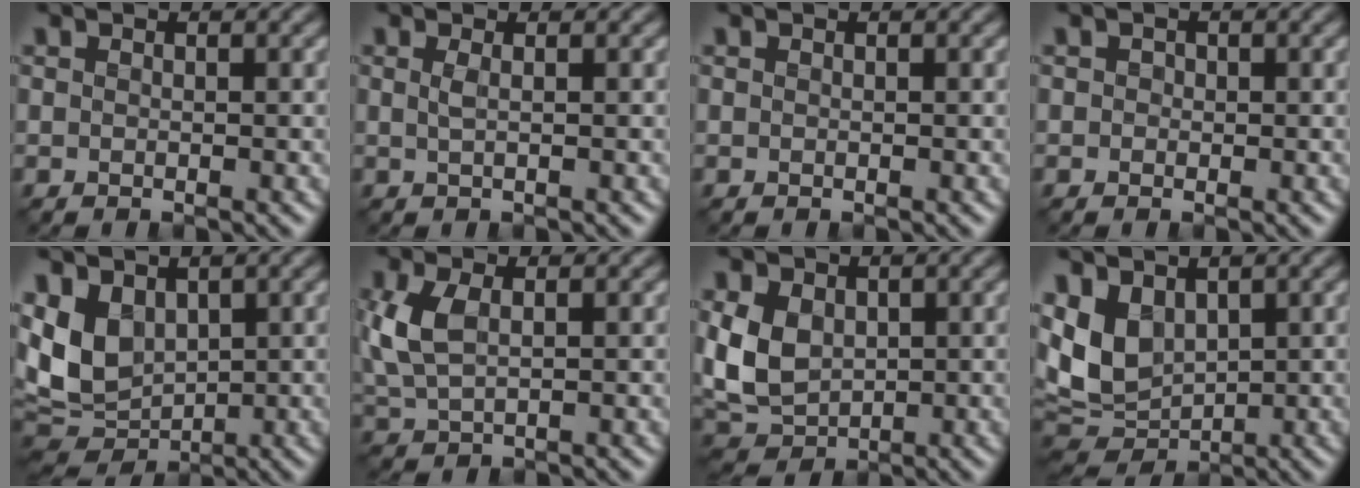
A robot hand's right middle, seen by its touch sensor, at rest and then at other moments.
{"total": 0.9, "force": [0.0, 0.3, 0.9], "torque": [-0.017, -0.002, -0.002]}
{"total": 0.0}
{"total": 0.6, "force": [0.0, 0.6, 0.1], "torque": [0.001, -0.003, -0.002]}
{"total": 7.5, "force": [1.5, 5.2, 5.2], "torque": [-0.129, -0.004, 0.026]}
{"total": 4.0, "force": [0.7, 2.1, 3.3], "torque": [-0.087, 0.002, 0.017]}
{"total": 5.0, "force": [0.2, 3.7, 3.4], "torque": [-0.076, -0.004, 0.002]}
{"total": 7.2, "force": [1.7, 4.8, 5.1], "torque": [-0.125, -0.002, 0.028]}